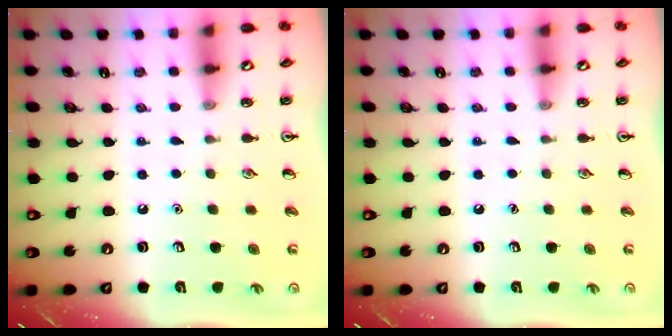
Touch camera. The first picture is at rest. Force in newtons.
{"total": 0.0}